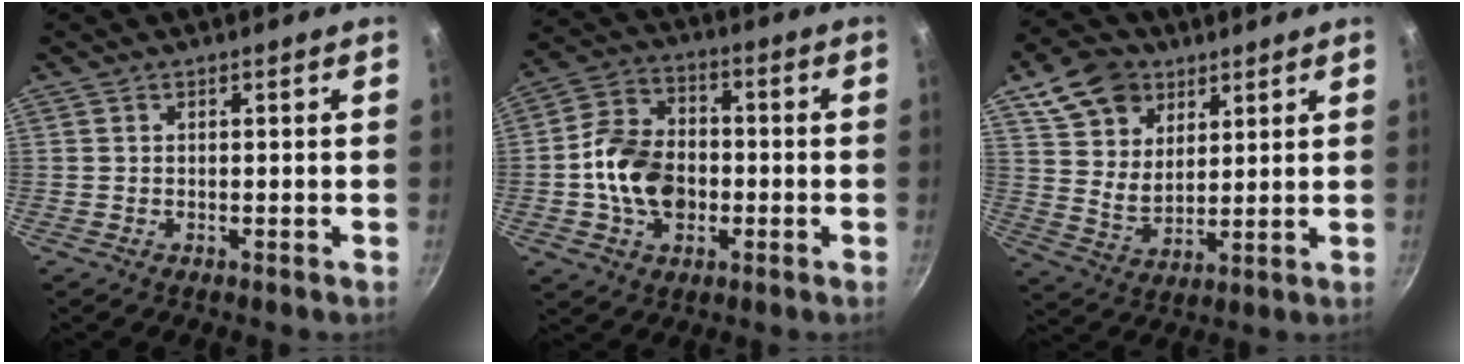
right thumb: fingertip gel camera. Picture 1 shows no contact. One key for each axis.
{"total": 12.8, "fx": -2.0, "fy": 9.3, "fz": 8.6, "tx": -0.132, "ty": 0.025, "tz": -0.045}
{"total": 12.6, "fx": 6.9, "fy": 8.8, "fz": 5.9, "tx": -0.083, "ty": -0.018, "tz": 0.128}